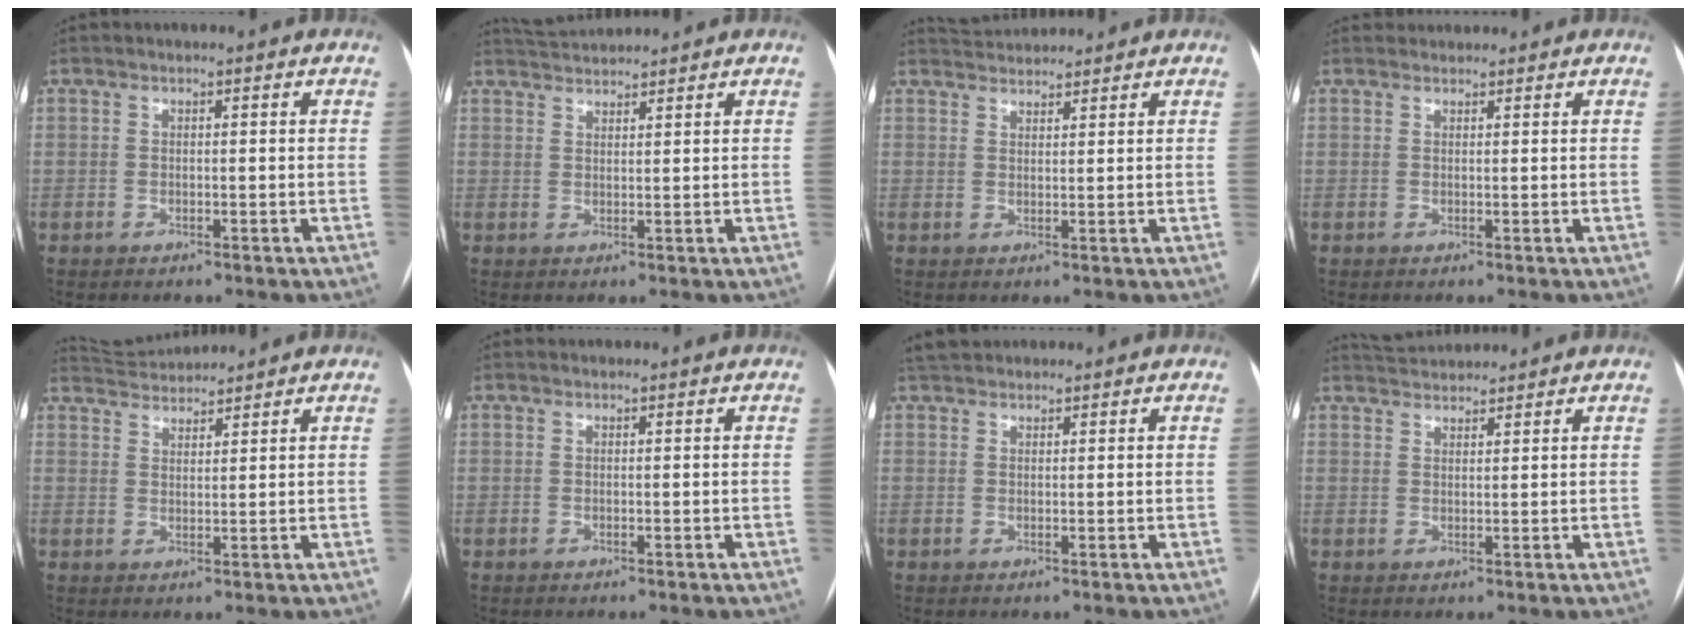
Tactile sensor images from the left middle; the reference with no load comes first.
{"total": 3.8, "force": [3.8, 0.0, 0.2], "torque": [-0.009, 0.025, 0.071]}
{"total": 4.2, "force": [4.2, 0.6, 0.2], "torque": [-0.010, 0.029, 0.070]}
{"total": 1.7, "force": [1.7, 0.4, -0.2], "torque": [0.002, 0.022, 0.029]}
{"total": 5.0, "force": [5.0, 0.0, 0.1], "torque": [-0.010, 0.023, 0.089]}
{"total": 0.0}
{"total": 3.5, "force": [3.2, 1.2, 0.9], "torque": [-0.018, 0.031, 0.057]}
{"total": 4.1, "force": [4.1, 0.4, 0.3], "torque": [-0.010, 0.027, 0.071]}